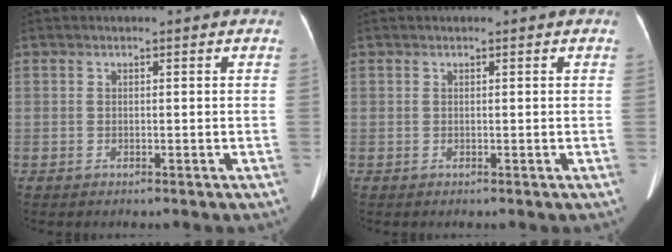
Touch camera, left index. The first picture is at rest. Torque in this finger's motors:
{"motor_torque": [-0.14, -0.66, 0.01, 0.00]}